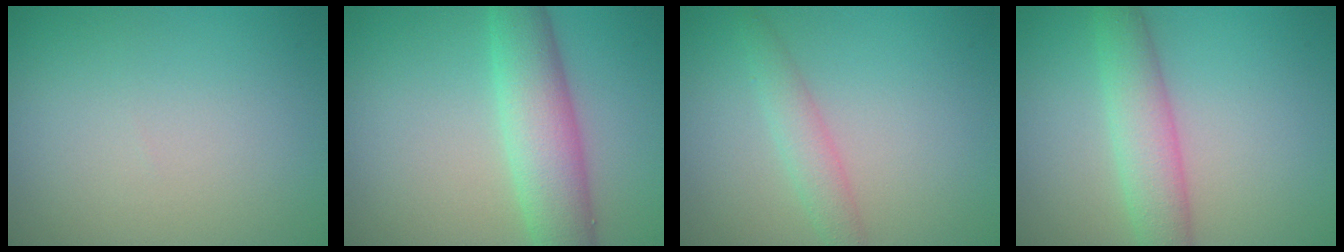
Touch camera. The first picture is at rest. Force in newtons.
{"total": 6.1, "press": 6.1, "slide": 0.3}
{"total": 2.2, "press": 2.2, "slide": 0.2}
{"total": 4.1, "press": 4.1, "slide": 0.1}